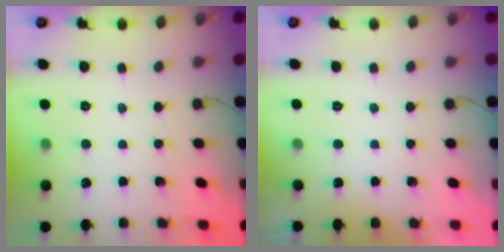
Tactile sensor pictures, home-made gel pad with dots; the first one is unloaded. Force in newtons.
{"total": 0.0}